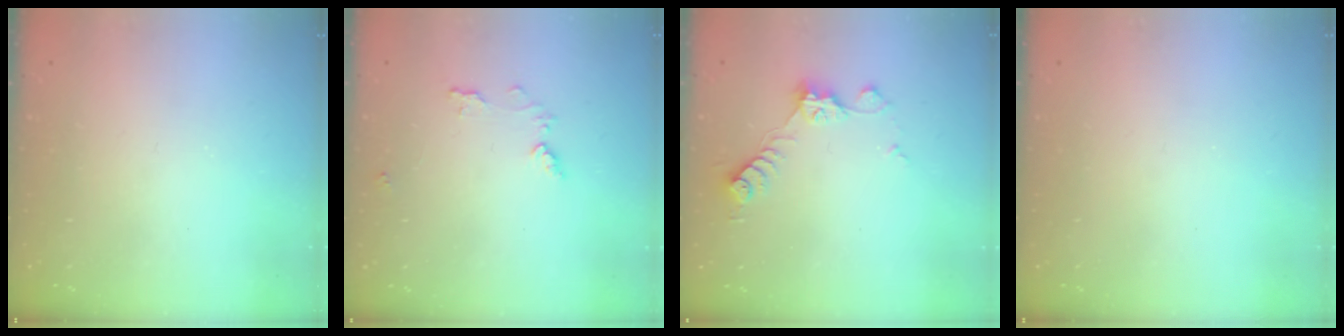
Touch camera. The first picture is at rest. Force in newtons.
{"total": 5.4, "press": 5.4, "slide": 0.5}
{"total": 8.1, "press": 8.1, "slide": 0.2}
{"total": 0.0}